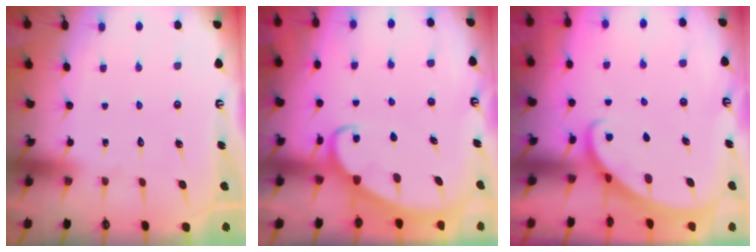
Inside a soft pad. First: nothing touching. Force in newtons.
{"total": 3.0, "press": 3.0, "slide": 0.4}
{"total": 1.9, "press": 1.9, "slide": 0.1}